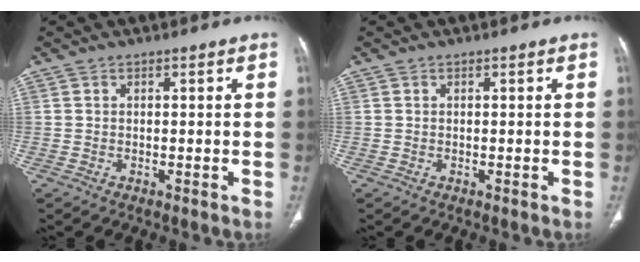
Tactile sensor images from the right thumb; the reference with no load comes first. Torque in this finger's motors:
{"motor_torque": [0.00, 0.00, 0.09, 0.11, 0.01]}